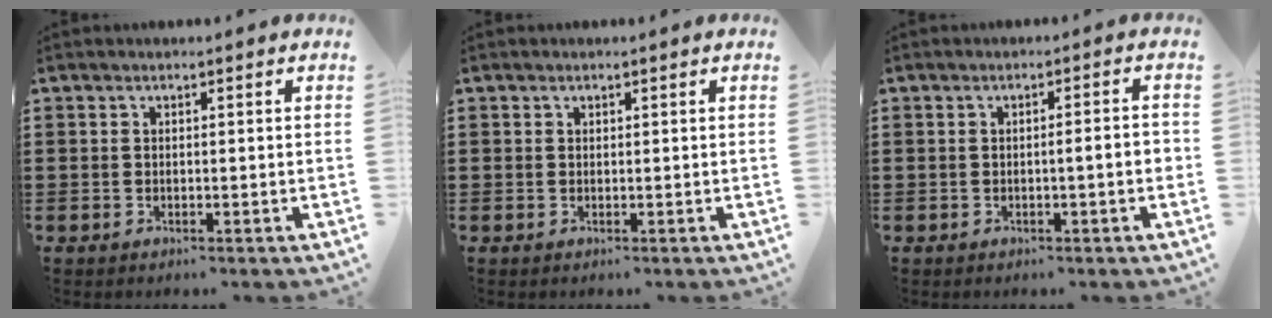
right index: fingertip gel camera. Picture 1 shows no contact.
{"total": 0.0}
{"total": 2.3, "force": [-0.6, 0.1, 2.2], "torque": [-0.035, 0.000, -0.011]}